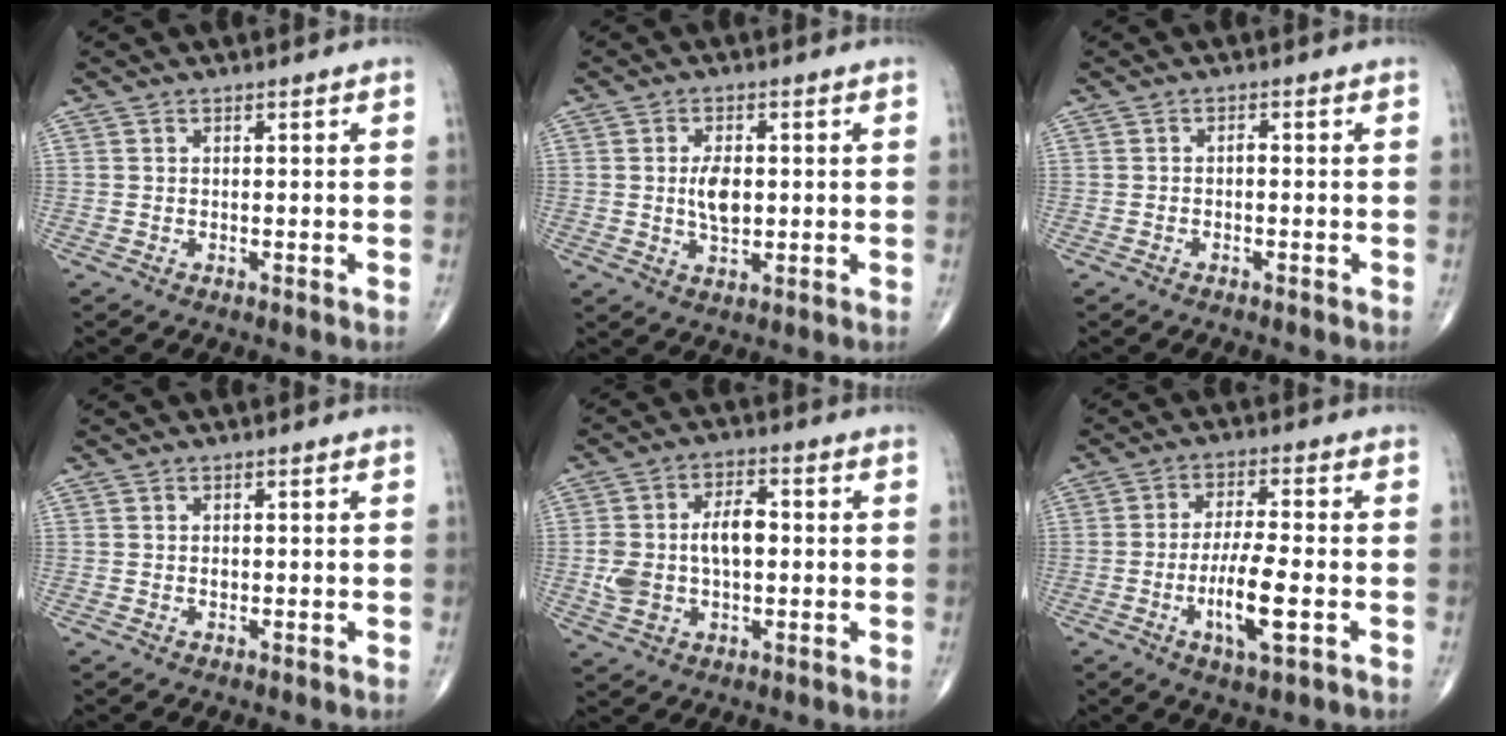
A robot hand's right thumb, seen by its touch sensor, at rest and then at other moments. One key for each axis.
{"total": 5.3, "fx": 0.2, "fy": 2.9, "fz": 4.5, "tx": -0.075, "ty": -0.005, "tz": 0.005}
{"total": 0.9, "fx": -0.3, "fy": 0.4, "fz": 0.7, "tx": -0.005, "ty": 0.007, "tz": -0.010}
{"total": 0.6, "fx": -0.1, "fy": 0.5, "fz": 0.4, "tx": -0.006, "ty": 0.001, "tz": -0.002}
{"total": 10.6, "fx": -0.2, "fy": 6.4, "fz": 8.5, "tx": -0.153, "ty": 0.024, "tz": 0.000}
{"total": 9.4, "fx": -2.9, "fy": 2.3, "fz": 8.7, "tx": -0.162, "ty": 0.007, "tz": -0.052}